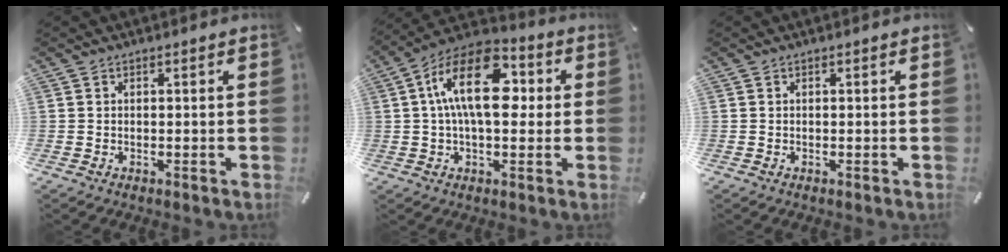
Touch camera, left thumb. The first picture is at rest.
{"total": 16.7, "force": [2.5, 9.0, 13.9], "torque": [-0.252, -0.001, 0.038]}
{"total": 0.0}